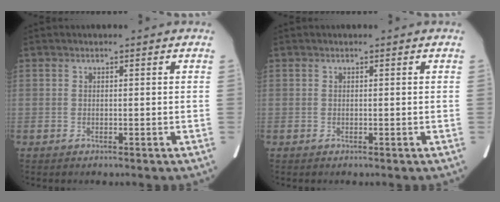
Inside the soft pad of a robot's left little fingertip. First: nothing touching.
{"total": 0.0}